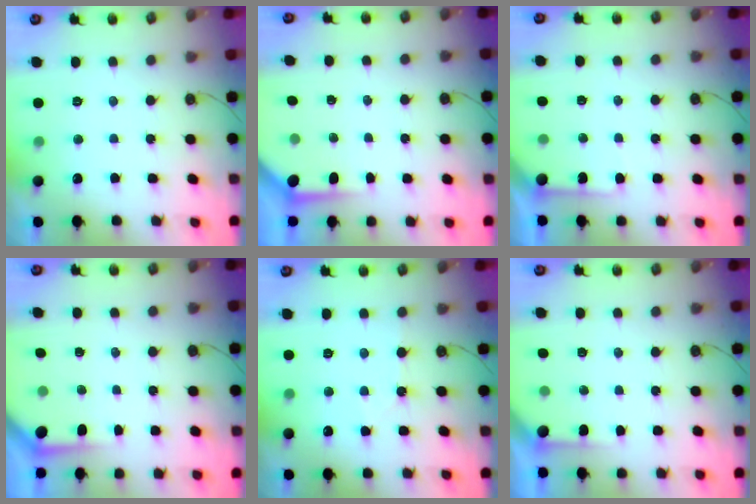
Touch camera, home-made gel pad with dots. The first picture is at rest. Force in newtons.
{"total": 3.3, "press": 3.3, "slide": 0.4}
{"total": 5.4, "press": 5.4, "slide": 0.4}
{"total": 2.0, "press": 2.0, "slide": 0.2}
{"total": 4.2, "press": 4.1, "slide": 0.6}
{"total": 2.9, "press": 2.9, "slide": 0.2}